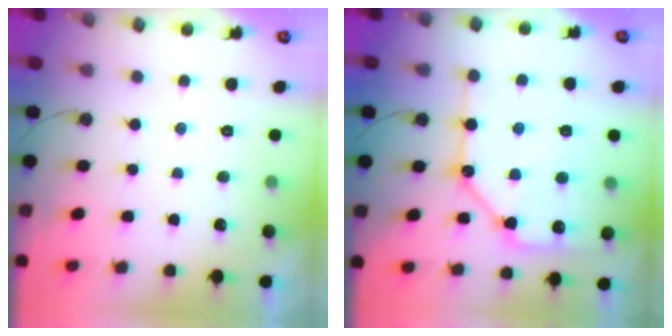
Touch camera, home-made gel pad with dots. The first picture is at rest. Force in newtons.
{"total": 16.3, "press": 16.2, "slide": 1.8}